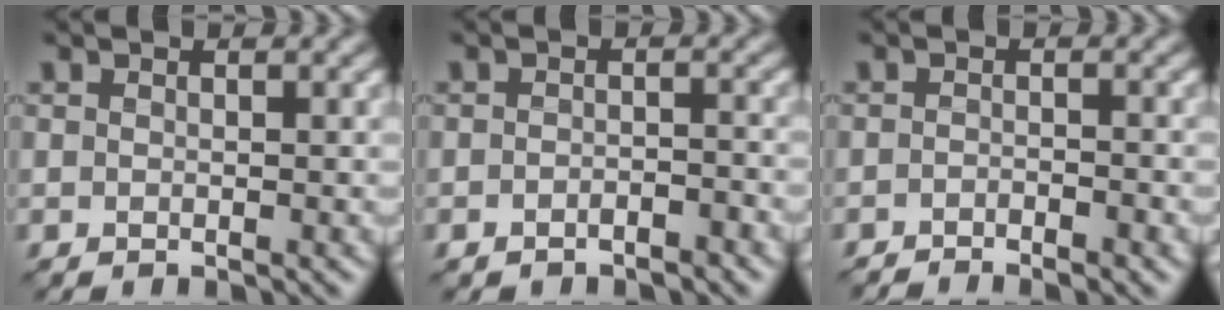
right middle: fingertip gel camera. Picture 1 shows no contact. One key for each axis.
{"total": 1.6, "fx": -1.3, "fy": 0.5, "fz": 0.8, "tx": -0.015, "ty": 0.006, "tz": -0.025}
{"total": 2.5, "fx": -2.1, "fy": 0.0, "fz": 1.3, "tx": -0.029, "ty": -0.001, "tz": -0.037}